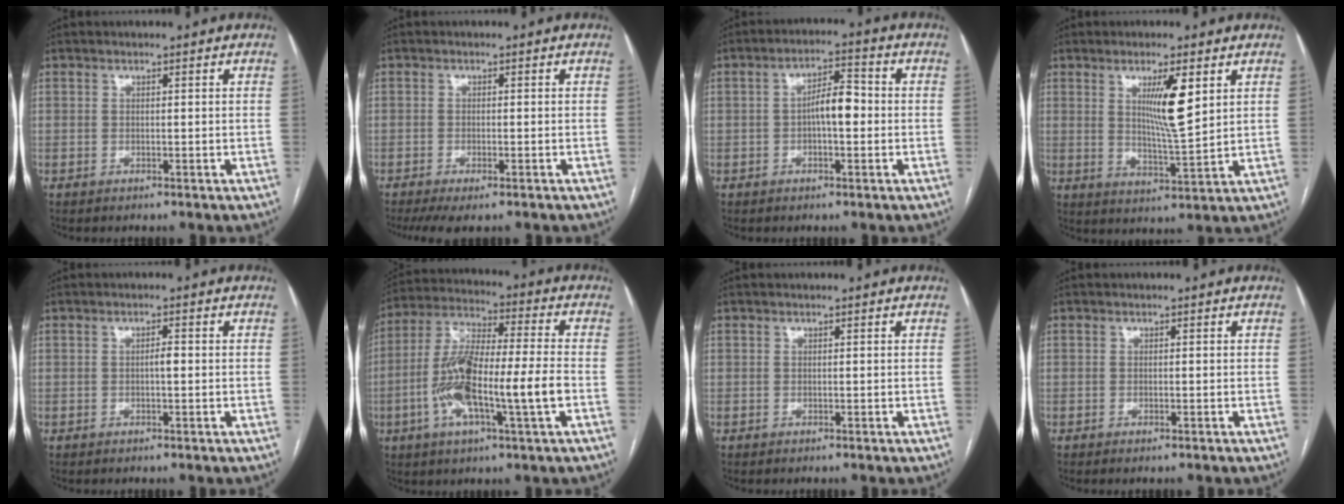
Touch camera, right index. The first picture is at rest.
{"total": 5.6, "force": [-4.0, 1.3, 3.6], "torque": [-0.055, -0.013, -0.063]}
{"total": 5.5, "force": [-0.5, 1.8, 5.2], "torque": [-0.087, 0.019, -0.010]}
{"total": 7.8, "force": [2.9, 0.4, 7.2], "torque": [-0.125, -0.014, 0.051]}
{"total": 1.3, "force": [-0.2, 0.3, 1.2], "torque": [-0.019, 0.003, -0.004]}
{"total": 15.3, "force": [-3.1, 1.8, 14.9], "torque": [-0.292, 0.005, -0.062]}
{"total": 0.0}
{"total": 0.6, "force": [-0.4, 0.0, 0.4], "torque": [-0.008, -0.002, -0.005]}